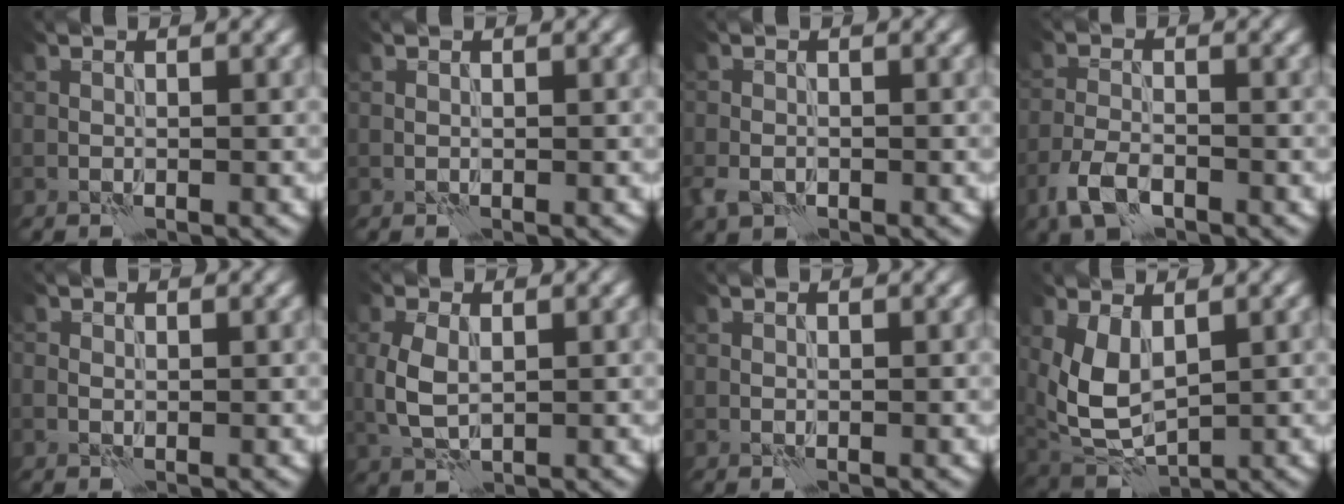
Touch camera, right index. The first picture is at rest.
{"total": 0.0}
{"total": 1.8, "force": [-0.8, 1.4, 0.8], "torque": [-0.019, -0.003, -0.022]}
{"total": 3.5, "force": [-2.3, 1.7, 2.1], "torque": [-0.045, -0.004, -0.052]}
{"total": 0.6, "force": [0.2, 0.5, 0.2], "torque": [-0.006, -0.004, 0.001]}
{"total": 3.4, "force": [0.4, 2.2, 2.6], "torque": [-0.067, 0.000, 0.009]}
{"total": 0.0}
{"total": 5.4, "force": [1.4, 3.3, 4.1], "torque": [-0.104, -0.007, 0.031]}